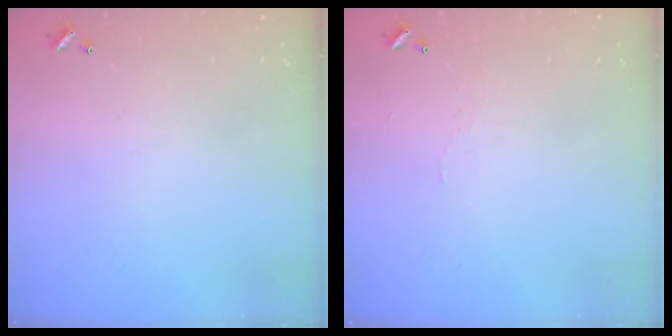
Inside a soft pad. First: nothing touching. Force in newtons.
{"total": 2.0, "press": 1.9, "slide": 0.4}